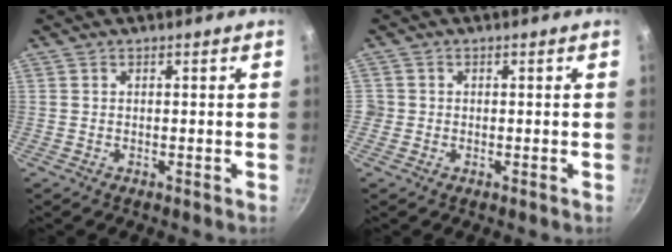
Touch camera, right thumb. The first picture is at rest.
{"total": 1.4, "force": [-0.3, 1.3, 0.2], "torque": [0.004, 0.006, -0.006]}